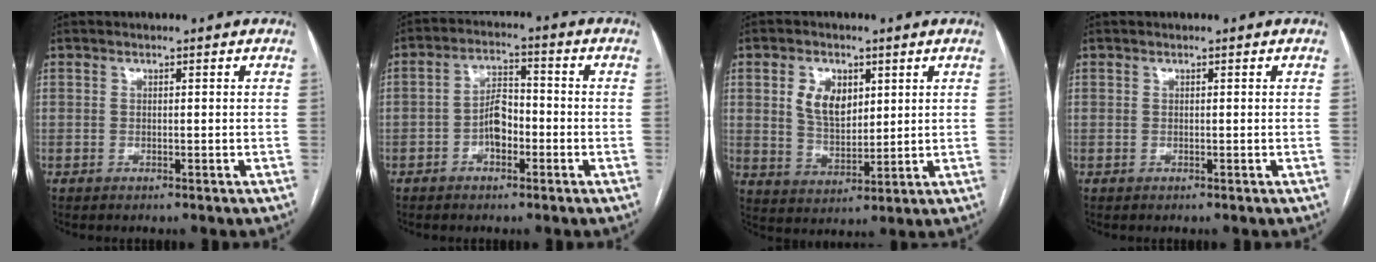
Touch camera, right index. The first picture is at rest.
{"total": 5.3, "force": [-1.8, 2.8, 4.1], "torque": [-0.076, 0.017, -0.035]}
{"total": 7.2, "force": [2.6, 4.6, 5.0], "torque": [-0.094, 0.008, 0.058]}
{"total": 0.0}